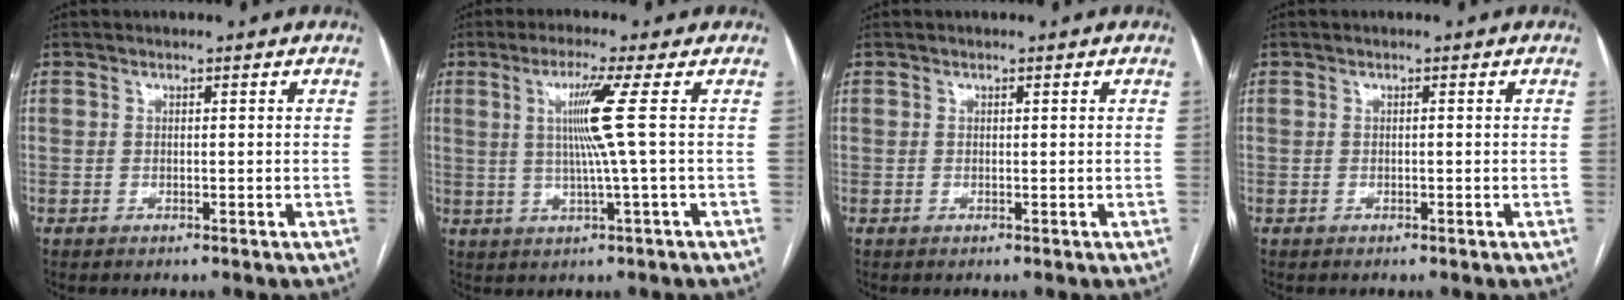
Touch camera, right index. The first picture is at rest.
{"total": 6.6, "force": [1.1, -2.2, 6.1], "torque": [-0.120, -0.004, 0.027]}
{"total": 0.0}
{"total": 0.0}